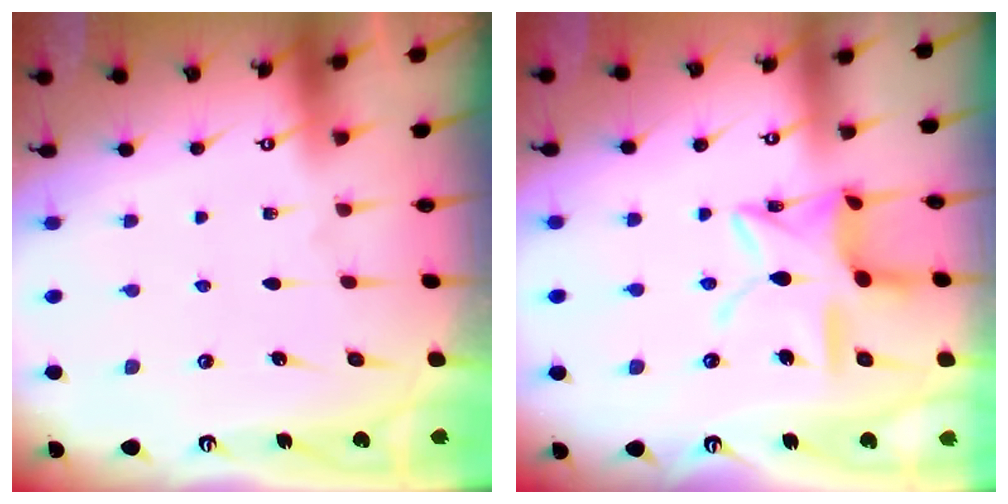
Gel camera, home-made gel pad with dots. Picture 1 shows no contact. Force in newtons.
{"total": 13.8, "press": 13.8, "slide": 1.0}